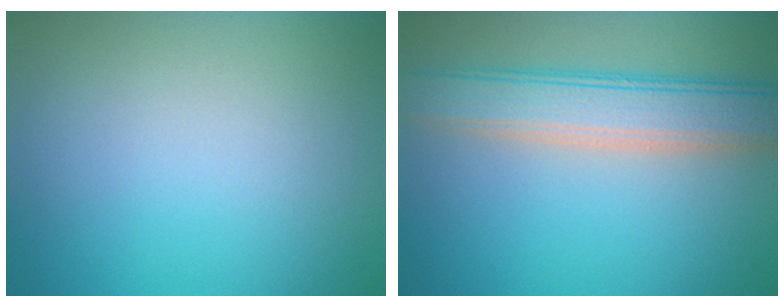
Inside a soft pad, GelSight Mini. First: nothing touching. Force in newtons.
{"total": 5.3, "press": 5.3, "slide": 0.4}